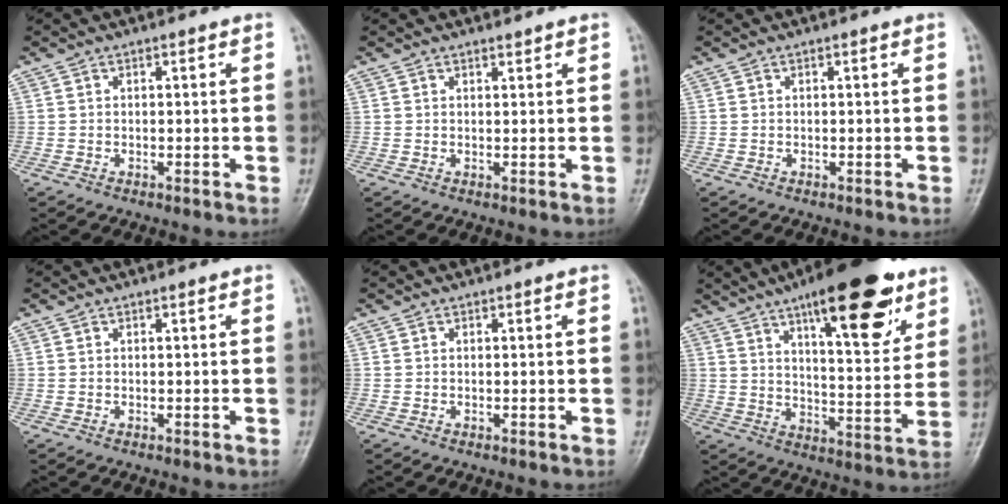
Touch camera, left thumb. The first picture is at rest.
{"total": 0.8, "force": [0.8, 0.2, 0.2], "torque": [-0.005, -0.007, 0.012]}
{"total": 0.0}
{"total": 0.0}
{"total": 0.0}
{"total": 20.7, "force": [12.2, 6.6, 15.4], "torque": [-0.190, -0.051, 0.184]}